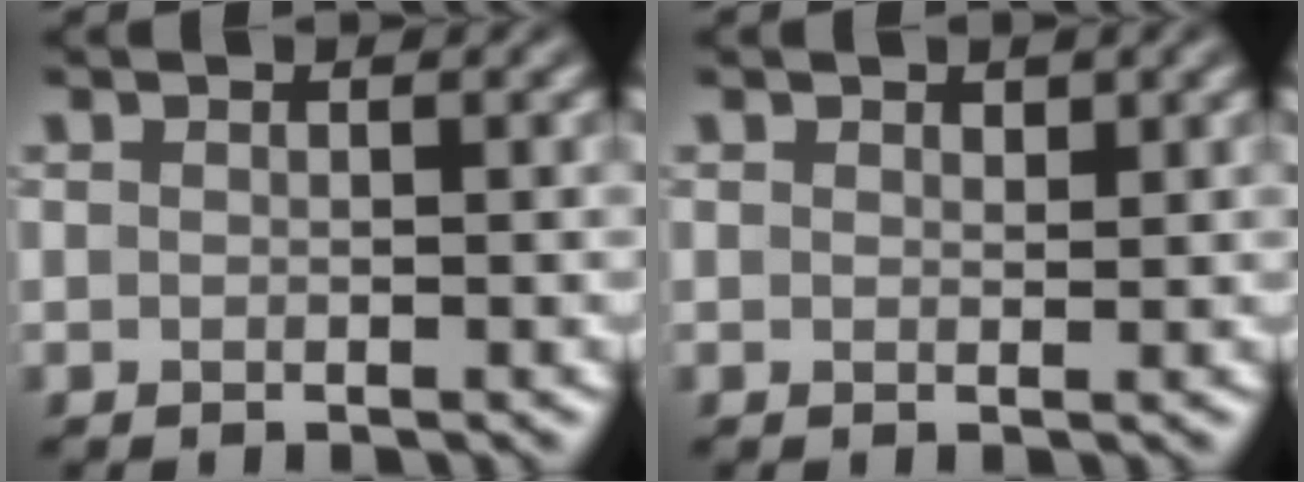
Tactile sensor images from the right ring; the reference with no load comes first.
{"total": 0.7, "force": [0.5, 0.3, 0.3], "torque": [-0.003, -0.002, 0.010]}